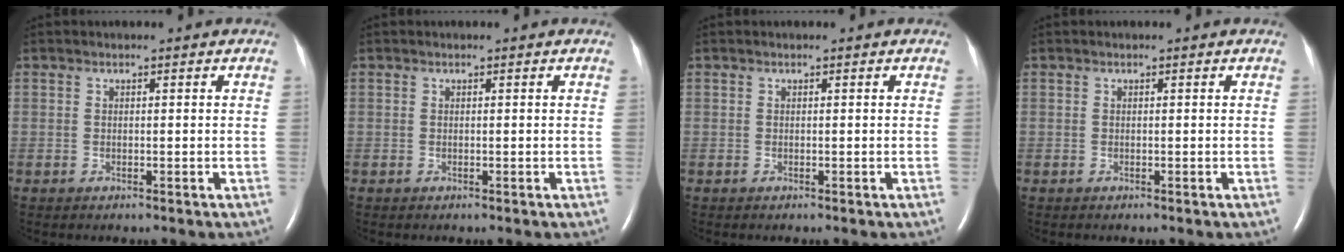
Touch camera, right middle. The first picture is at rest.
{"total": 0.0}
{"total": 0.0}
{"total": 0.0}